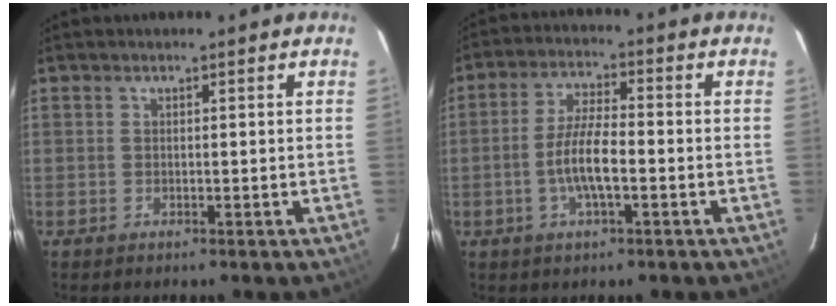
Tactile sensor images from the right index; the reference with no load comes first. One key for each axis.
{"total": 7.6, "fx": -2.1, "fy": 2.0, "fz": 7.0, "tx": -0.140, "ty": 0.003, "tz": -0.041}